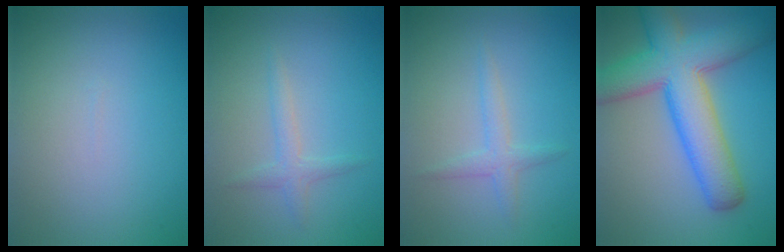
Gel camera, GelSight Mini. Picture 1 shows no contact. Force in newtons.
{"total": 1.6, "press": 1.6, "slide": 0.0}
{"total": 1.7, "press": 1.7, "slide": 0.1}
{"total": 10.2, "press": 10.2, "slide": 0.5}